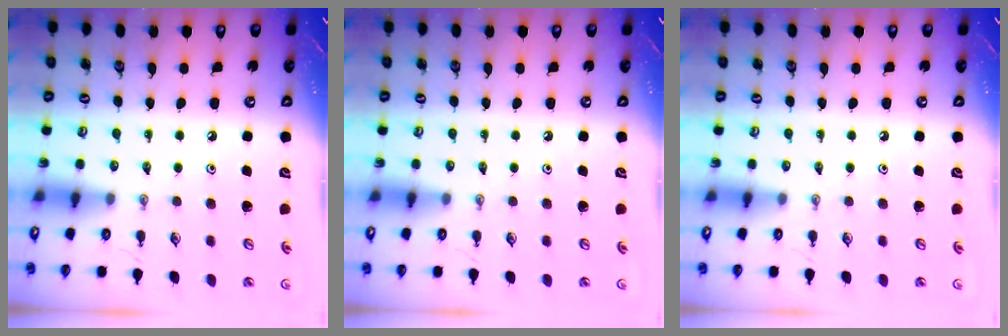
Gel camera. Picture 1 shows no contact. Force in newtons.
{"total": 0.0}
{"total": 0.0}